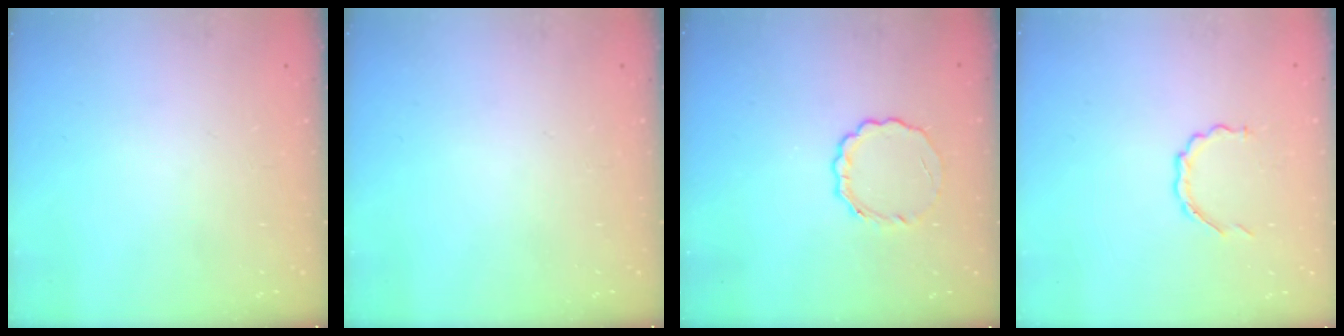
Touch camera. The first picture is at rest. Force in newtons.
{"total": 0.0}
{"total": 3.4, "press": 3.3, "slide": 0.5}
{"total": 3.7, "press": 3.5, "slide": 1.2}